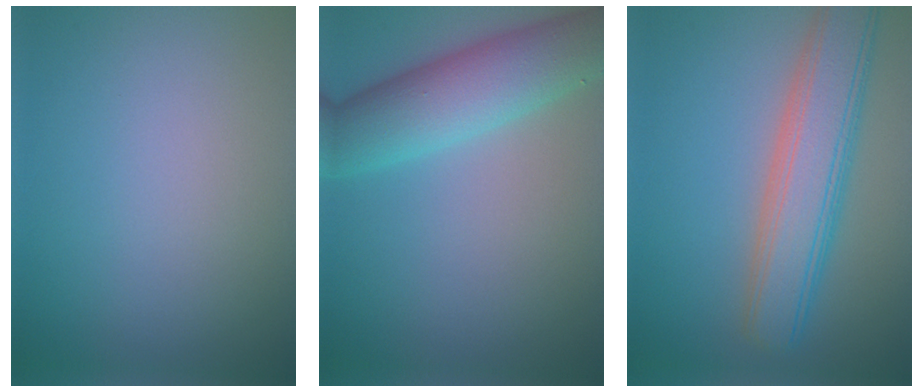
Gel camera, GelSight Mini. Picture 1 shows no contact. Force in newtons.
{"total": 6.9, "press": 6.9, "slide": 0.1}
{"total": 7.0, "press": 7.0, "slide": 0.6}